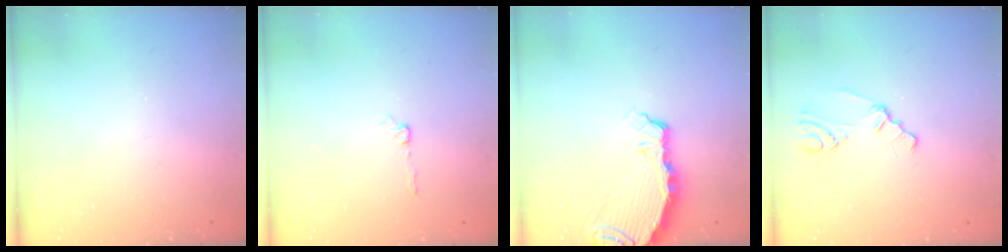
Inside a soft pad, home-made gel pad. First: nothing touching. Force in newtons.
{"total": 4.2, "press": 4.1, "slide": 0.4}
{"total": 5.6, "press": 5.6, "slide": 0.6}
{"total": 1.7, "press": 1.7, "slide": 0.4}